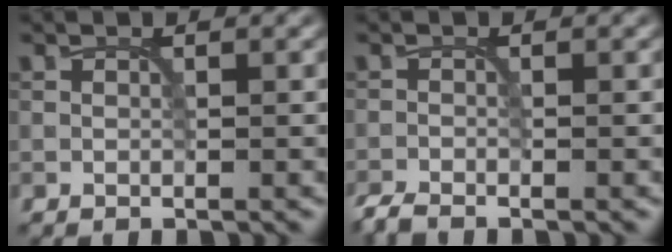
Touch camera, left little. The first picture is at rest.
{"total": 1.6, "force": [-1.5, 0.1, 0.5], "torque": [-0.011, -0.008, -0.035]}